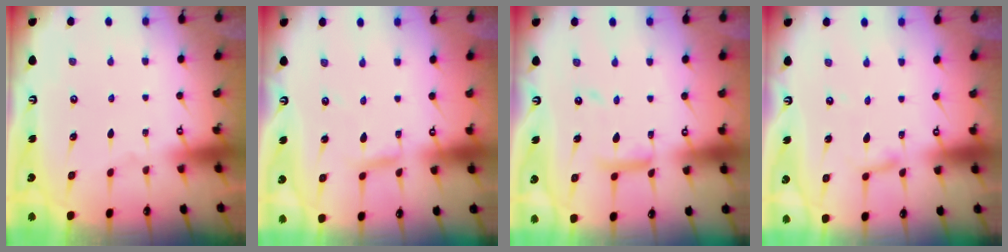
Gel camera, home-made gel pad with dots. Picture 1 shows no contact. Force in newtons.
{"total": 2.9, "press": 2.9, "slide": 0.1}
{"total": 12.2, "press": 12.2, "slide": 1.0}
{"total": 2.6, "press": 2.6, "slide": 0.2}